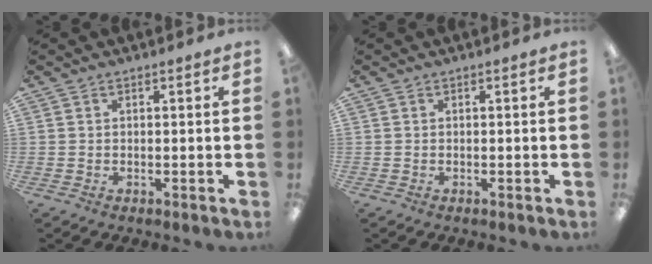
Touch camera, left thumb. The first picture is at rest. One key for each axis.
{"total": 0.0}